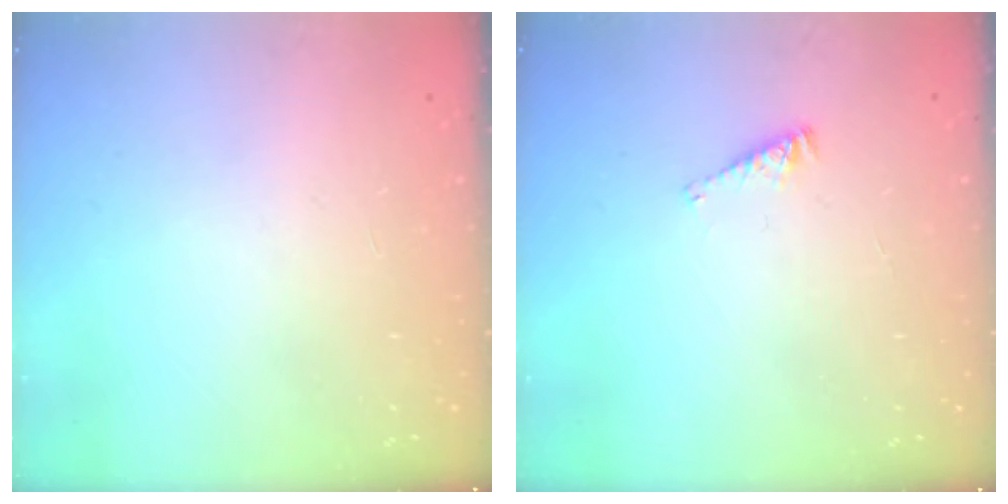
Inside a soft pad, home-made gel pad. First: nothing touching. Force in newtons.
{"total": 2.5, "press": 2.4, "slide": 0.4}